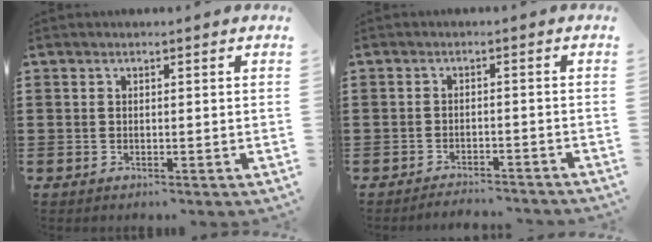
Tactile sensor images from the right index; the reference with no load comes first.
{"total": 2.3, "force": [-2.3, -0.1, 0.1], "torque": [-0.006, 0.002, -0.049]}